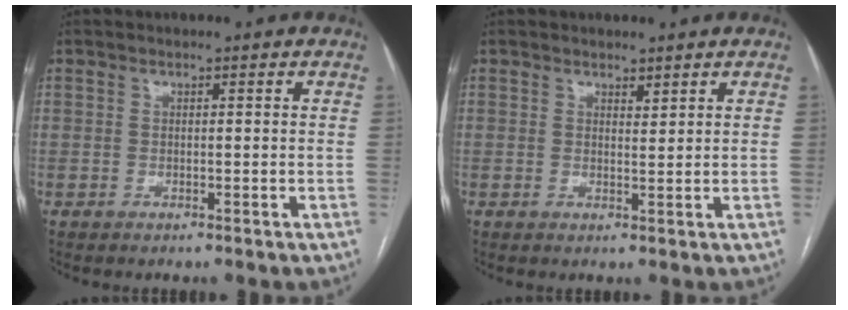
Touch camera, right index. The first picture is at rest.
{"total": 1.2, "force": [1.1, 0.3, 0.5], "torque": [-0.007, -0.004, 0.017]}